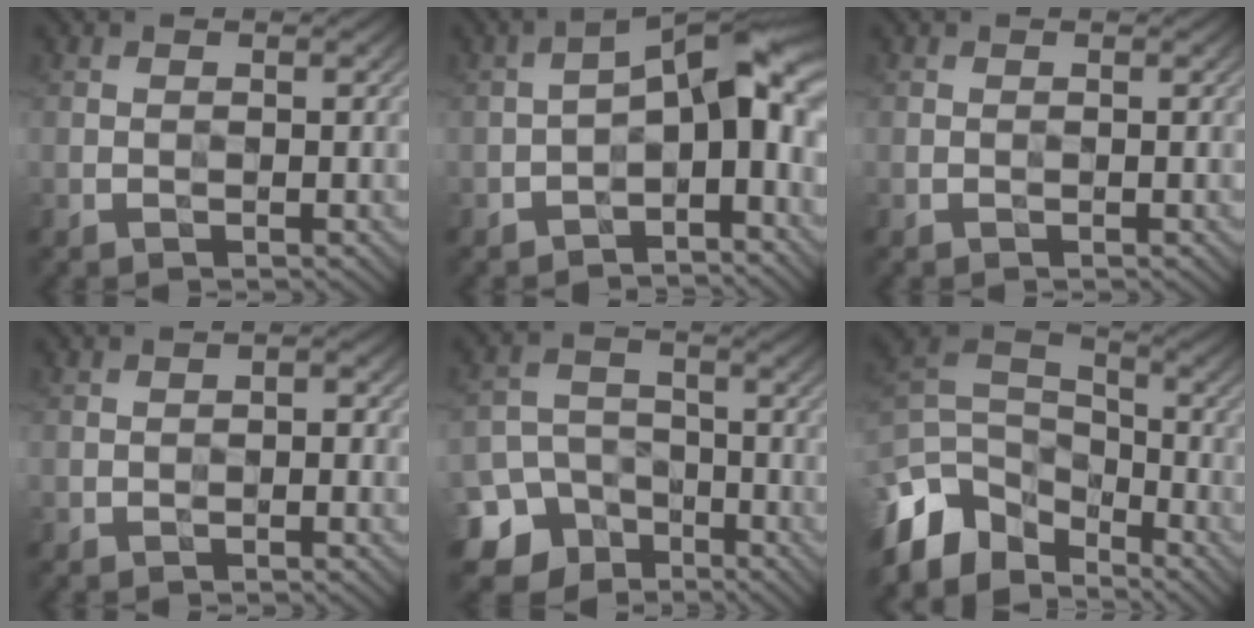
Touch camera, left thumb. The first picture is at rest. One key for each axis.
{"total": 9.1, "fx": -3.0, "fy": 4.1, "fz": 7.6, "tx": -0.101, "ty": 0.011, "tz": -0.060}
{"total": 0.0}
{"total": 0.6, "fx": -0.5, "fy": -0.2, "fz": 0.0, "tx": -0.002, "ty": 0.004, "tz": -0.011}
{"total": 10.6, "fx": -6.7, "fy": 7.7, "fz": 2.7, "tx": -0.085, "ty": -0.033, "tz": -0.120}
{"total": 11.2, "fx": -6.8, "fy": 6.7, "fz": 5.7, "tx": -0.168, "ty": -0.001, "tz": -0.144}